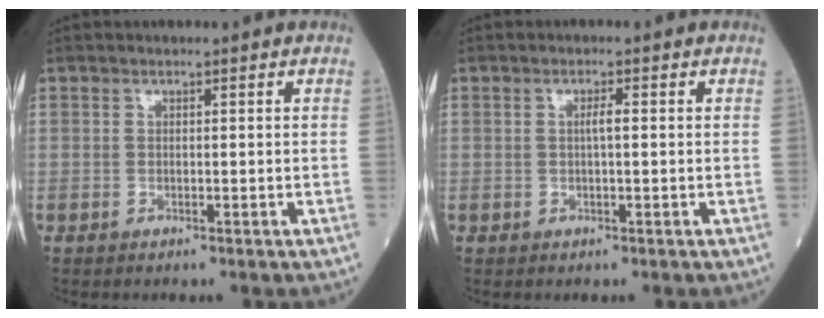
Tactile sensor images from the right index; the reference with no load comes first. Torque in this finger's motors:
{"motor_torque": [0.11, -0.02, 0.01, 0.04]}